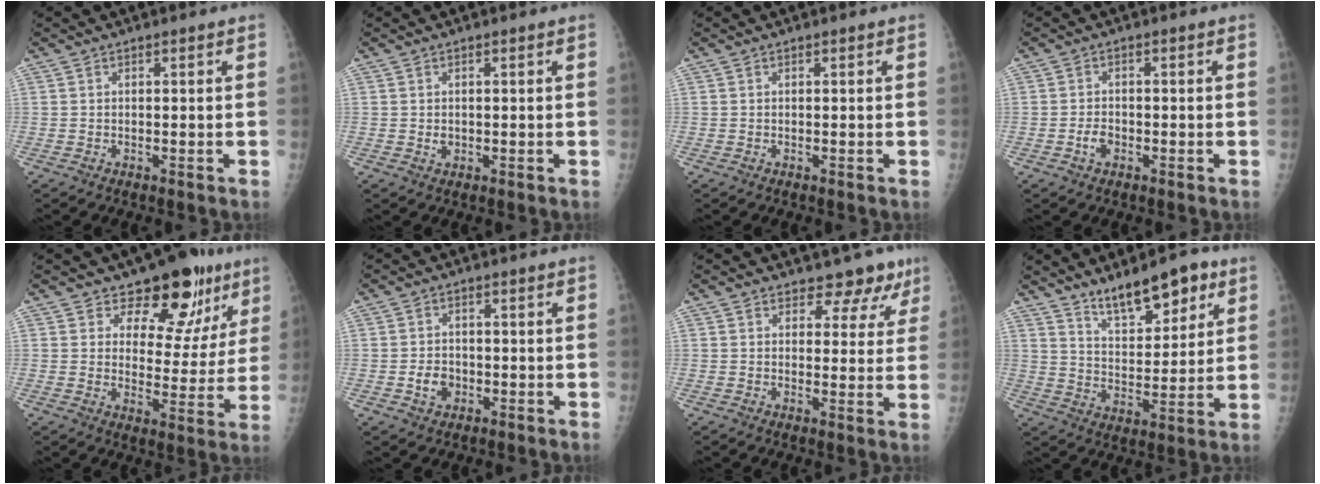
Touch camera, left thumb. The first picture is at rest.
{"total": 1.2, "force": [0.0, 1.0, 0.6], "torque": [-0.008, 0.000, 0.004]}
{"total": 0.0}
{"total": 2.4, "force": [-1.0, 1.7, 1.4], "torque": [-0.021, 0.007, -0.018]}
{"total": 14.2, "force": [9.3, 8.2, 6.7], "torque": [-0.030, -0.049, 0.123]}
{"total": 3.6, "force": [-1.0, 2.9, 1.9], "torque": [-0.020, 0.005, -0.016]}
{"total": 7.5, "force": [6.2, 3.9, 1.7], "torque": [0.021, -0.033, 0.060]}
{"total": 12.3, "force": [8.3, 4.8, 7.7], "torque": [-0.092, -0.048, 0.142]}